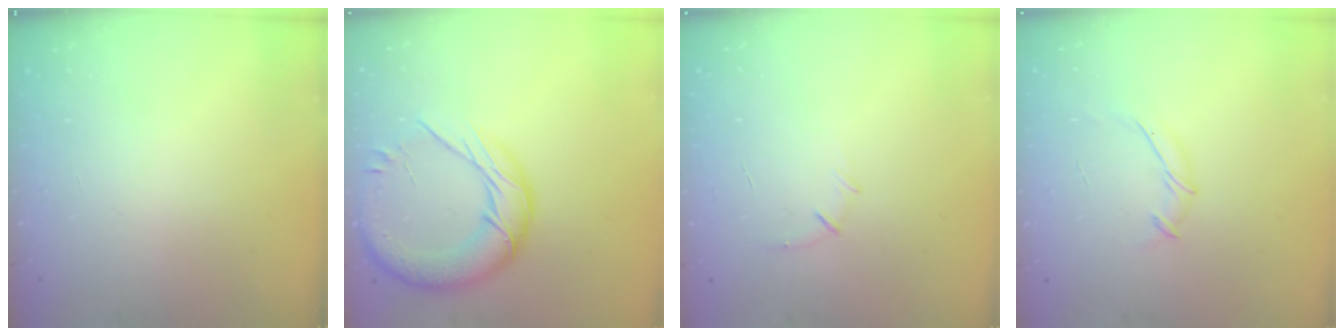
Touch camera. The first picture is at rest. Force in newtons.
{"total": 18.5, "press": 18.4, "slide": 2.1}
{"total": 5.4, "press": 5.3, "slide": 1.4}
{"total": 5.8, "press": 5.7, "slide": 1.1}